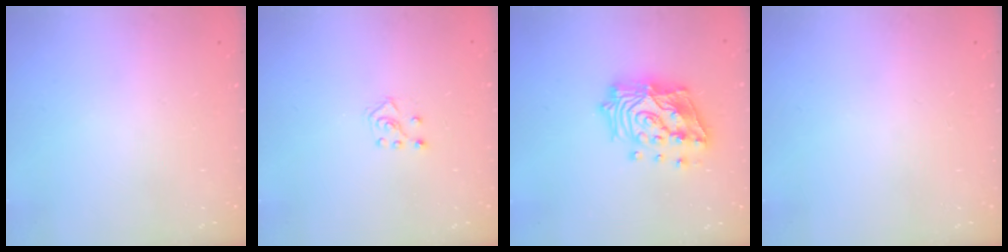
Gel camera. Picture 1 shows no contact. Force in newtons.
{"total": 4.9, "press": 4.8, "slide": 0.8}
{"total": 20.1, "press": 19.9, "slide": 3.0}
{"total": 0.0}